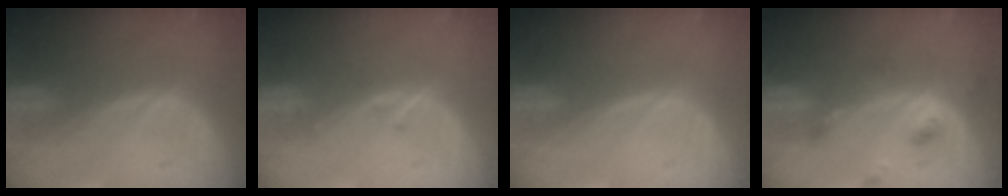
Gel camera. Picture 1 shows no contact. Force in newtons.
{"total": 1.1, "press": 1.1, "slide": 0.1}
{"total": 0.0}
{"total": 4.6, "press": 4.1, "slide": 2.1}